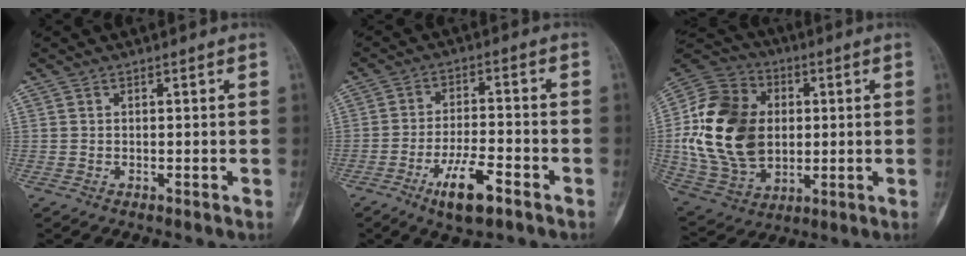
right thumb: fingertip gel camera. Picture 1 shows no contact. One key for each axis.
{"total": 9.2, "fx": -5.1, "fy": 2.9, "fz": 7.1, "tx": -0.128, "ty": 0.023, "tz": -0.086}
{"total": 22.4, "fx": 1.4, "fy": 16.5, "fz": 15.1, "tx": -0.274, "ty": 0.002, "tz": 0.036}